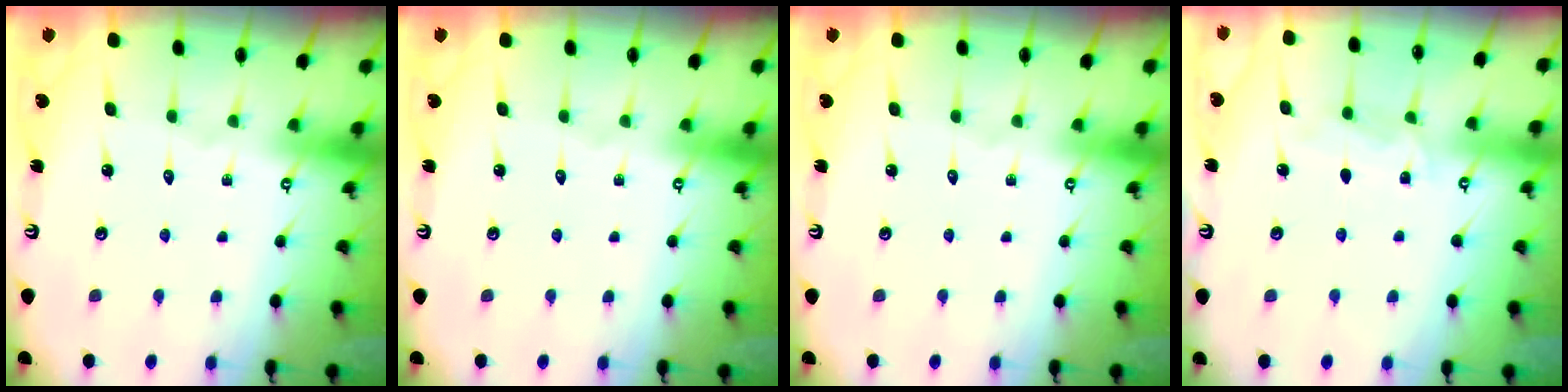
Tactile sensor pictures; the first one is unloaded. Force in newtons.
{"total": 0.0}
{"total": 0.0}
{"total": 6.3, "press": 6.3, "slide": 0.6}